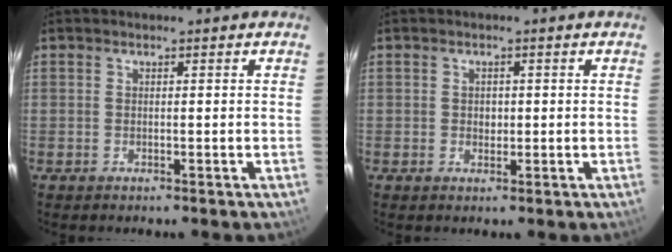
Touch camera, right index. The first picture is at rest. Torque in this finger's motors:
{"motor_torque": [0.27, 0.15, 0.09, 0.02]}